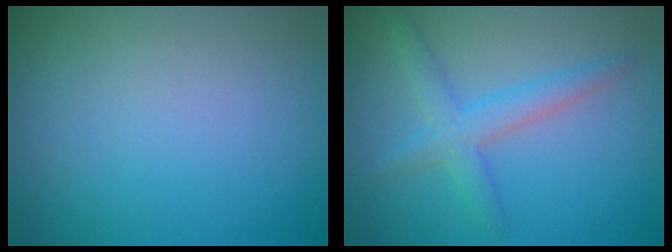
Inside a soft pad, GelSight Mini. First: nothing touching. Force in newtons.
{"total": 2.9, "press": 2.9, "slide": 0.1}